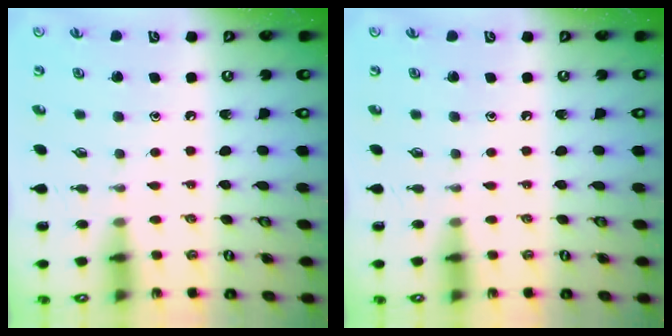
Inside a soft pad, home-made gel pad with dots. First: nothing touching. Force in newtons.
{"total": 0.0}